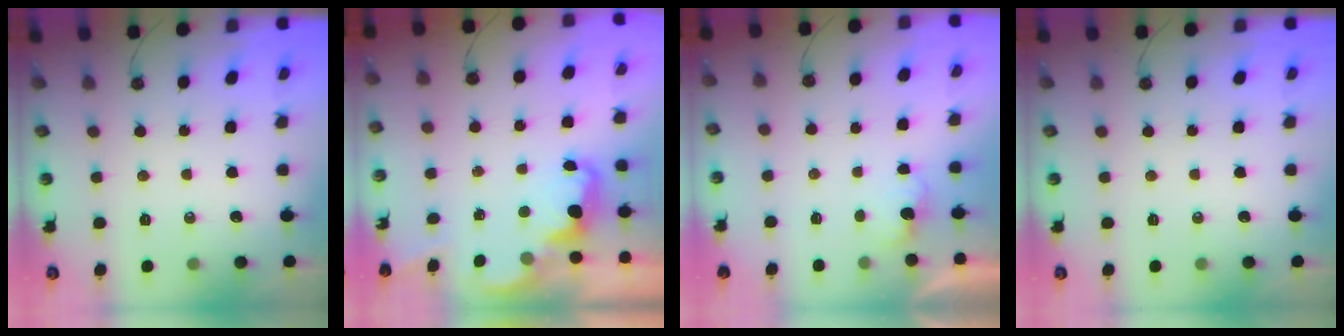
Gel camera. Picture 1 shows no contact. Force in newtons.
{"total": 2.3, "press": 2.2, "slide": 0.6}
{"total": 1.7, "press": 1.5, "slide": 0.8}
{"total": 0.0}